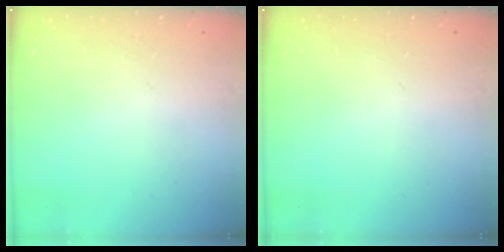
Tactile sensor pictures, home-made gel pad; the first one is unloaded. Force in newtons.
{"total": 0.0}